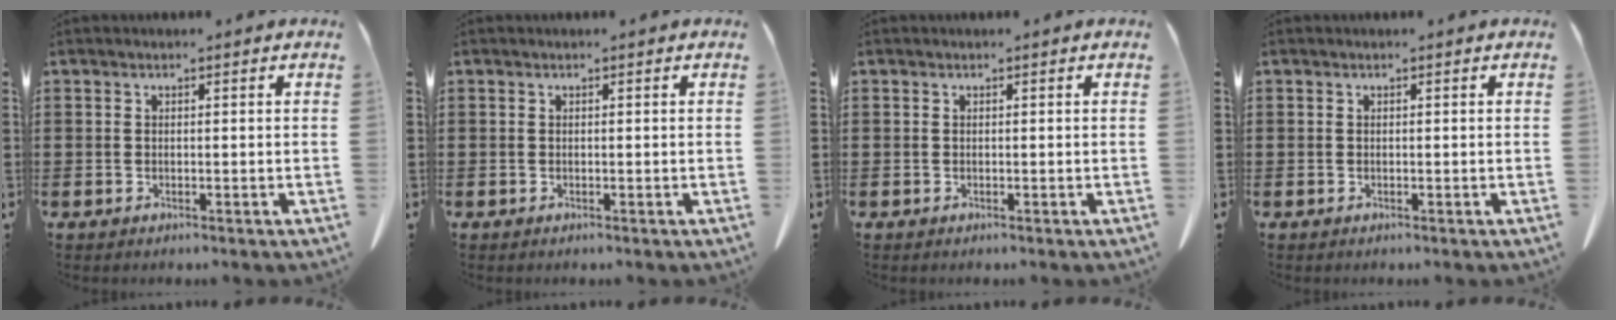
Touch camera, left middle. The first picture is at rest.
{"total": 0.0}
{"total": 0.0}
{"total": 0.0}